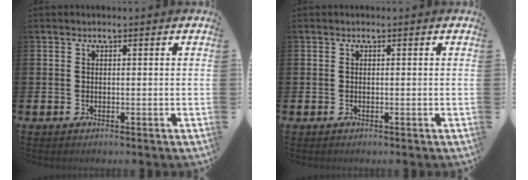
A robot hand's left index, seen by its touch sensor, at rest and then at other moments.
{"total": 0.0}